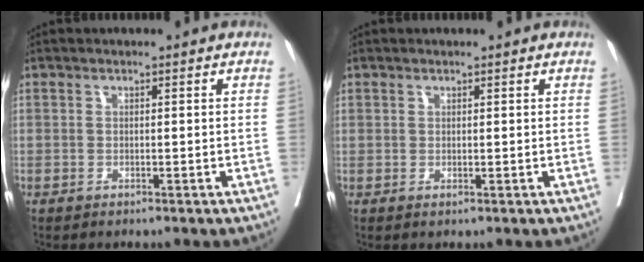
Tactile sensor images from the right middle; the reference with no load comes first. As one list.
[{"total": 0.8, "force": [0.4, 0.7, 0.1], "torque": [0.006, -0.001, 0.004]}]